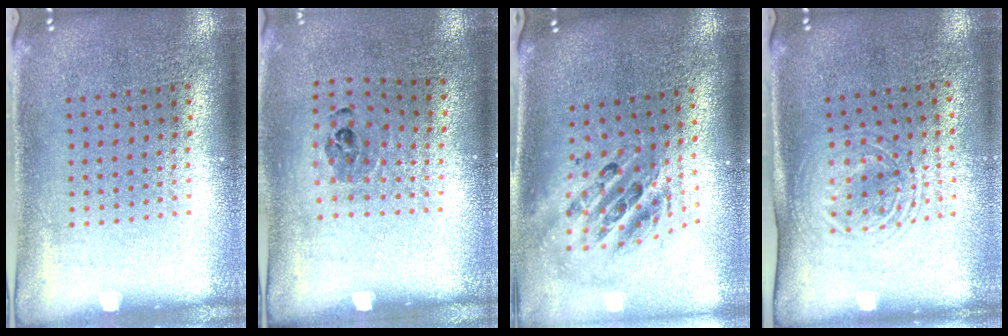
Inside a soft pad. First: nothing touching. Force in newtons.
{"total": 1.0, "press": 0.7, "slide": 0.7}
{"total": 2.4, "press": 1.7, "slide": 1.6}
{"total": 1.6, "press": 1.4, "slide": 0.9}